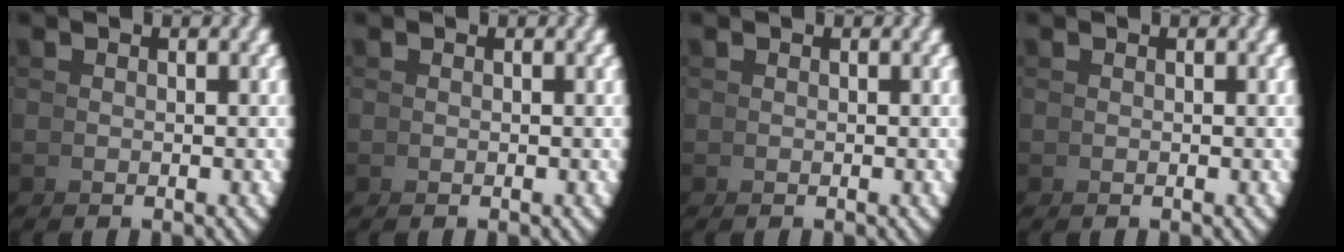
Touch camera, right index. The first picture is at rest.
{"total": 0.0}
{"total": 0.0}
{"total": 0.0}